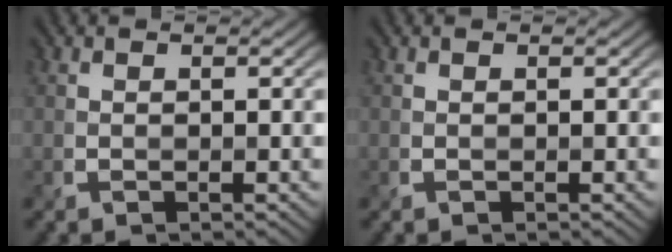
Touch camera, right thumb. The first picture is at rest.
{"total": 0.0}